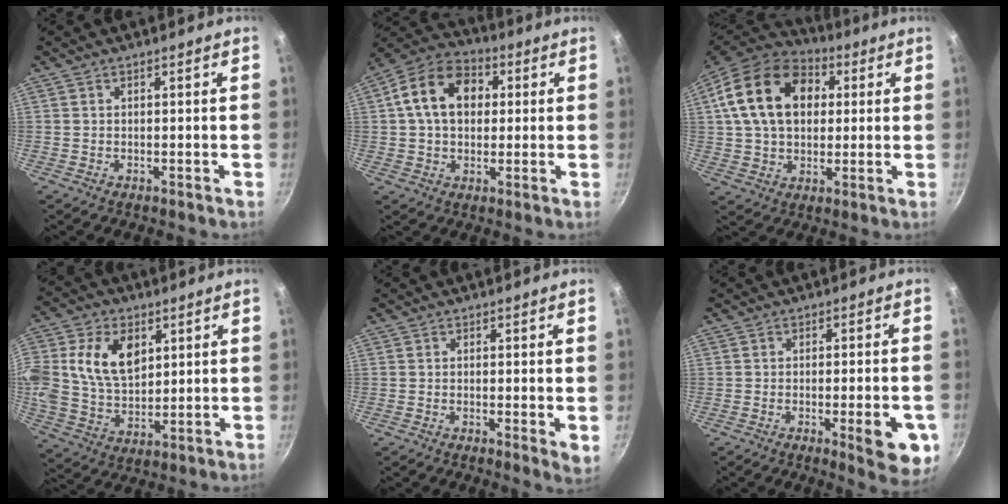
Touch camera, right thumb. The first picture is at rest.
{"total": 14.0, "force": [2.5, 10.3, 9.2], "torque": [-0.130, 0.023, 0.025]}
{"total": 19.9, "force": [5.0, 14.1, 13.2], "torque": [-0.210, 0.016, 0.078]}
{"total": 15.8, "force": [4.5, 11.0, 10.4], "torque": [-0.185, -0.006, 0.085]}
{"total": 2.9, "force": [0.0, 0.7, 2.8], "torque": [-0.035, -0.010, -0.004]}
{"total": 9.1, "force": [-3.0, 2.3, 8.2], "torque": [-0.085, 0.006, -0.035]}